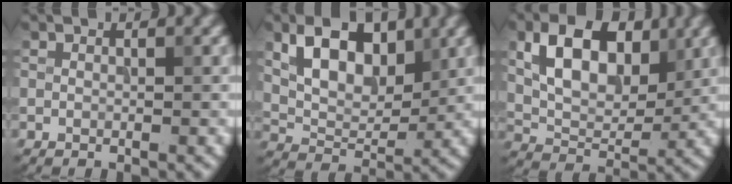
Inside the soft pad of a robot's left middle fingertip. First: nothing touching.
{"total": 6.8, "force": [2.7, 4.0, 4.7], "torque": [-0.085, -0.005, 0.046]}
{"total": 8.2, "force": [2.7, 5.1, 5.9], "torque": [-0.101, -0.003, 0.048]}